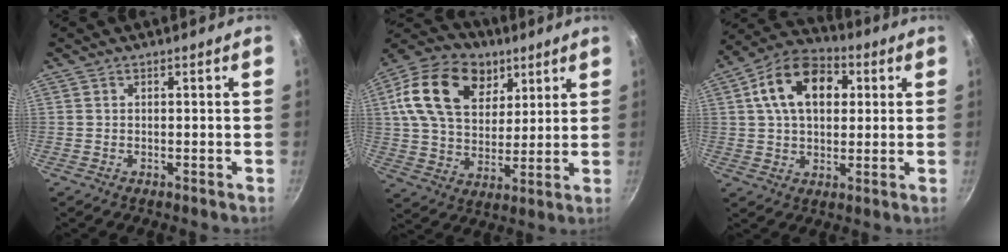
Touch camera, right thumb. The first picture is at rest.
{"total": 20.2, "force": [8.1, 14.0, 12.0], "torque": [-0.193, -0.010, 0.133]}
{"total": 15.2, "force": [4.0, 10.0, 10.7], "torque": [-0.154, 0.015, 0.050]}